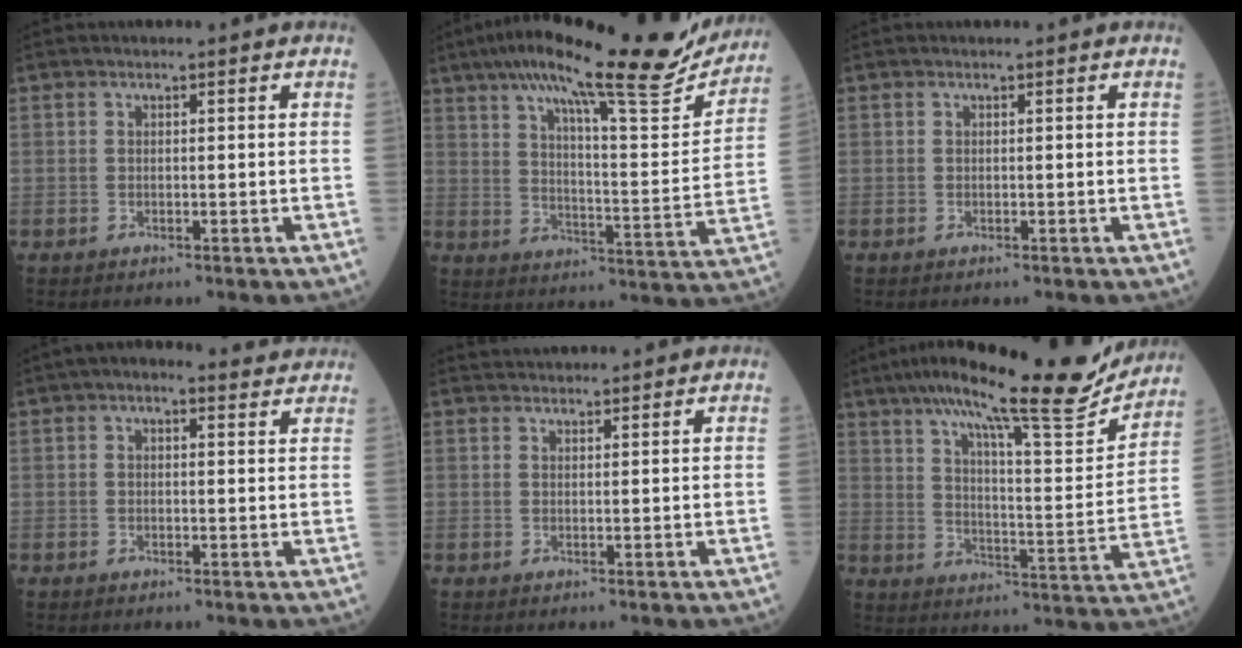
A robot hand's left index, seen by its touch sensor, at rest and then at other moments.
{"total": 24.2, "force": [20.3, 2.4, 12.9], "torque": [-0.203, -0.018, 0.275]}
{"total": 0.0}
{"total": 4.2, "force": [3.2, 1.8, 2.1], "torque": [-0.029, 0.025, 0.036]}
{"total": 3.6, "force": [3.5, 0.5, 0.6], "torque": [-0.008, 0.031, 0.054]}
{"total": 21.9, "force": [18.7, 1.7, 11.2], "torque": [-0.178, -0.021, 0.261]}